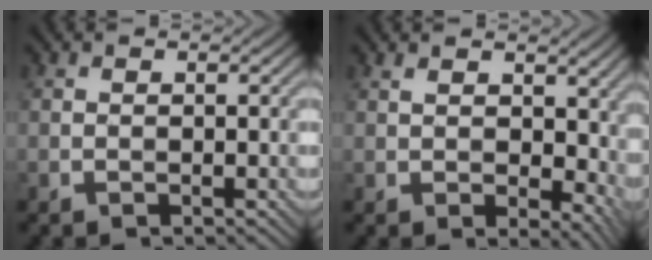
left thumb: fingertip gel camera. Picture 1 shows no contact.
{"total": 9.6, "force": [1.7, 6.3, 7.1], "torque": [-0.094, -0.018, 0.045]}